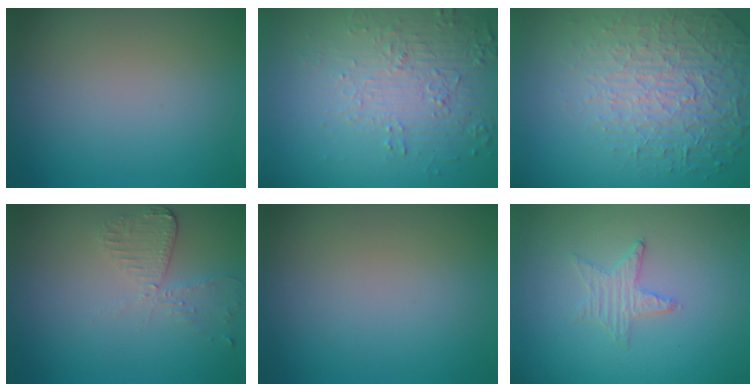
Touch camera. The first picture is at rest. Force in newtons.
{"total": 6.0, "press": 3.9, "slide": 4.6}
{"total": 7.4, "press": 5.3, "slide": 5.1}
{"total": 2.6, "press": 2.3, "slide": 1.2}
{"total": 0.0}
{"total": 0.9, "press": 0.9, "slide": 0.2}